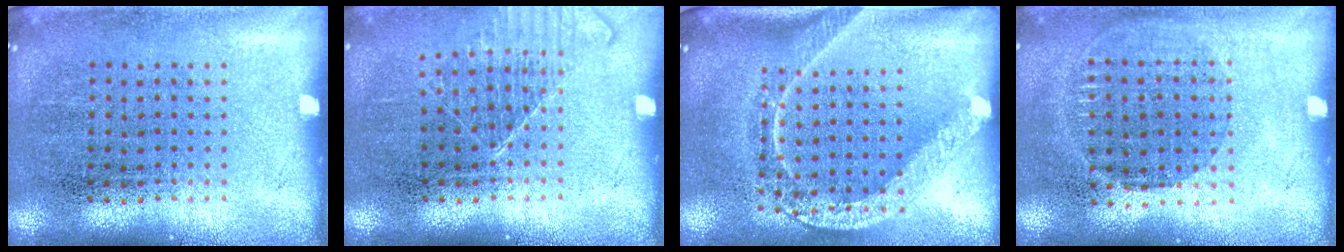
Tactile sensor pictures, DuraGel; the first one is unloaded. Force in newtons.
{"total": 1.1, "press": 1.1, "slide": 0.1}
{"total": 2.0, "press": 1.6, "slide": 1.3}
{"total": 0.9, "press": 0.8, "slide": 0.4}